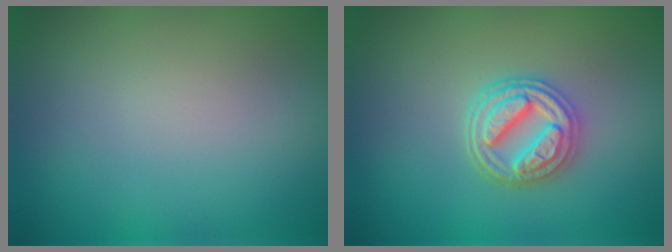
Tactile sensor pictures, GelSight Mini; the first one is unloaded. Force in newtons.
{"total": 3.9, "press": 3.4, "slide": 2.0}